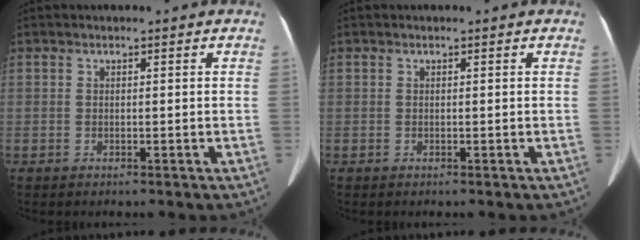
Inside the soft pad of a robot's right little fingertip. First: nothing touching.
{"total": 0.0}